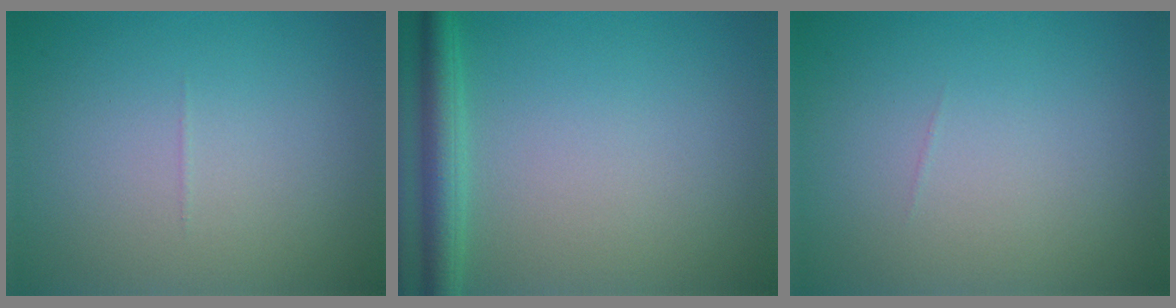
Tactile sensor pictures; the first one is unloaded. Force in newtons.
{"total": 3.1, "press": 3.1, "slide": 0.2}
{"total": 0.0}